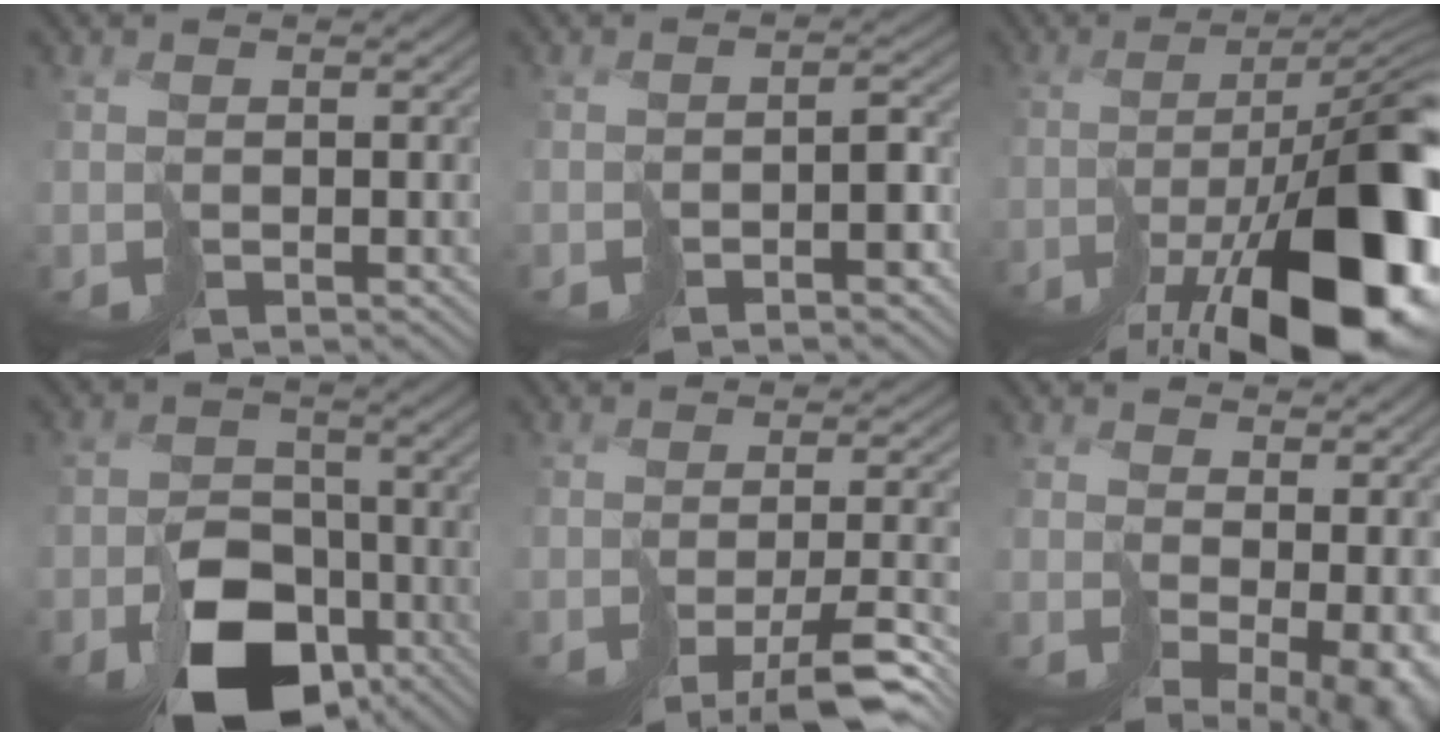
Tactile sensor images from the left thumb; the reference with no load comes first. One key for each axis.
{"total": 3.1, "fx": -2.3, "fy": 1.1, "fz": 1.8, "tx": -0.011, "ty": 0.004, "tz": -0.038}
{"total": 20.7, "fx": -10.2, "fy": 6.6, "fz": 16.7, "tx": -0.235, "ty": -0.041, "tz": -0.138}
{"total": 10.8, "fx": -5.9, "fy": 7.0, "fz": 5.7, "tx": -0.089, "ty": -0.017, "tz": -0.104}
{"total": 6.7, "fx": -4.4, "fy": 1.0, "fz": 5.0, "tx": -0.066, "ty": -0.007, "tz": -0.061}
{"total": 8.1, "fx": -0.7, "fy": 4.1, "fz": 6.9, "tx": -0.128, "ty": -0.037, "tz": 0.020}